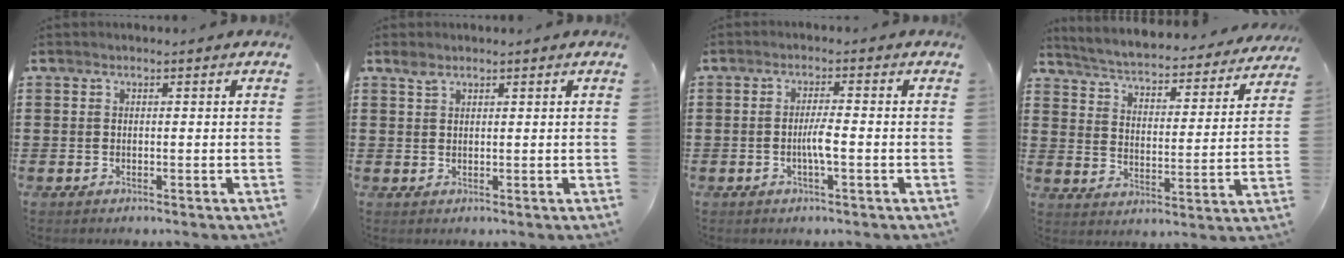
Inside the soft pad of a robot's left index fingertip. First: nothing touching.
{"total": 1.3, "force": [1.0, 0.5, 0.6], "torque": [-0.016, 0.002, 0.019]}
{"total": 3.2, "force": [-0.8, 0.3, 3.0], "torque": [-0.063, -0.003, -0.018]}
{"total": 3.8, "force": [3.7, -0.3, 0.9], "torque": [-0.039, -0.036, 0.053]}